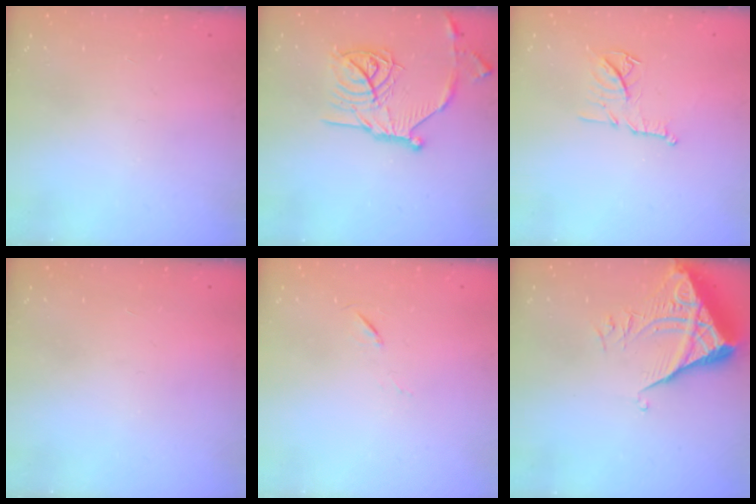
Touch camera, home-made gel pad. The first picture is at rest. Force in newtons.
{"total": 19.6, "press": 19.5, "slide": 1.7}
{"total": 11.0, "press": 11.0, "slide": 0.1}
{"total": 1.5, "press": 1.5, "slide": 0.1}
{"total": 5.5, "press": 5.1, "slide": 2.1}
{"total": 6.1, "press": 6.0, "slide": 0.7}